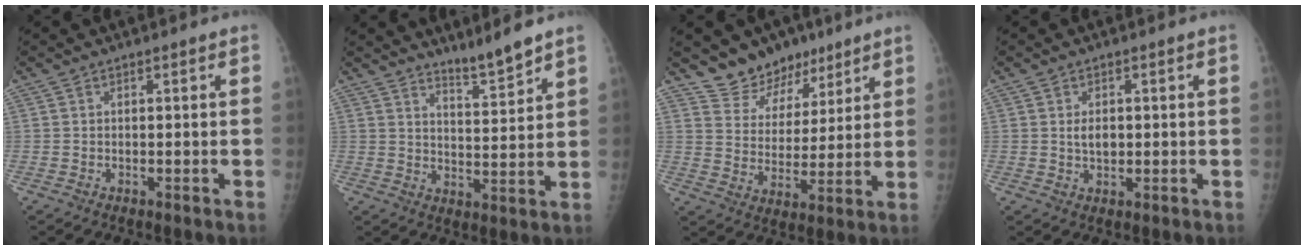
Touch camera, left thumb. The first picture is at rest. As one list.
[{"total": 5.8, "force": [5.3, -0.1, 2.4], "torque": [-0.038, -0.051, 0.093]}, {"total": 10.5, "force": [8.3, 6.3, 1.7], "torque": [0.016, -0.059, 0.151]}, {"total": 2.7, "force": [0.4, 1.9, 2.0], "torque": [-0.024, -0.003, 0.009]}]